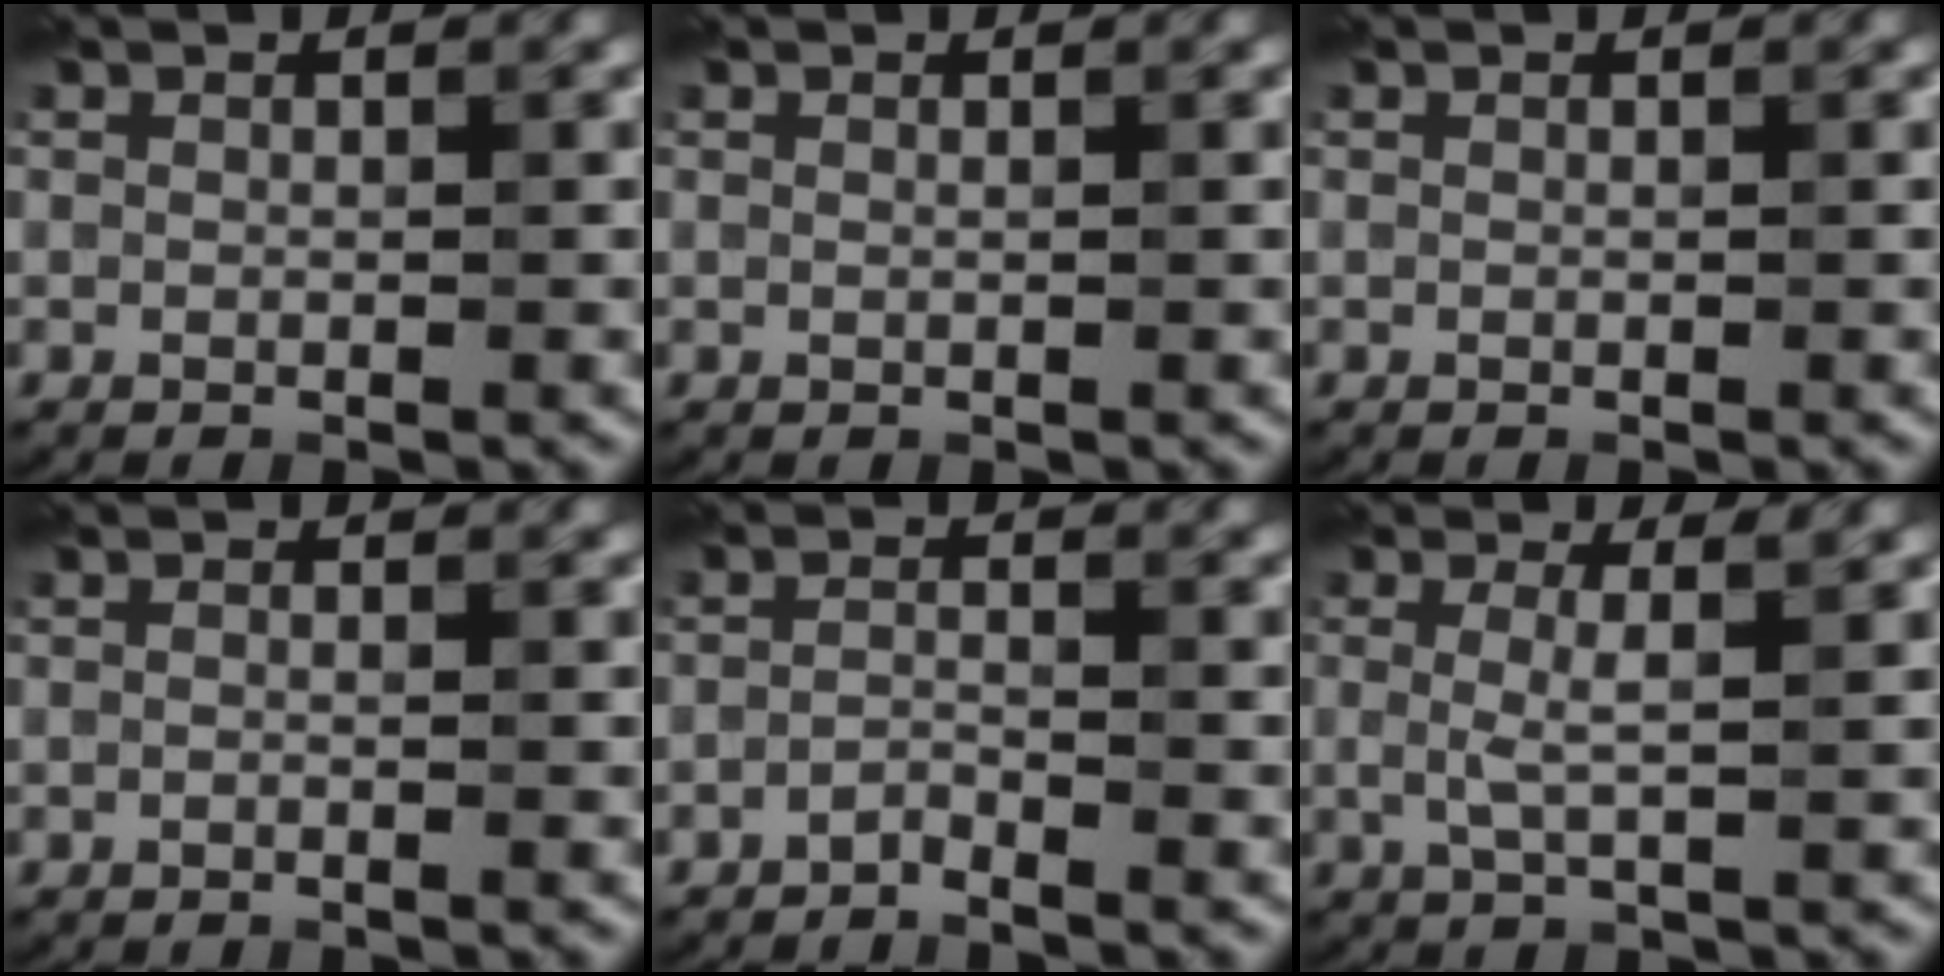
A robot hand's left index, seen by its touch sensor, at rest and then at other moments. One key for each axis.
{"total": 0.7, "fx": 0.3, "fy": 0.4, "fz": 0.4, "tx": 0.004, "ty": -0.001, "tz": 0.002}
{"total": 0.0}
{"total": 0.7, "fx": -0.3, "fy": 0.2, "fz": 0.6, "tx": -0.007, "ty": 0.003, "tz": -0.014}
{"total": 1.1, "fx": -1.0, "fy": 0.1, "fz": 0.4, "tx": -0.007, "ty": 0.005, "tz": -0.031}
{"total": 2.0, "fx": 0.7, "fy": 0.3, "fz": 1.8, "tx": -0.043, "ty": 0.005, "tz": 0.006}